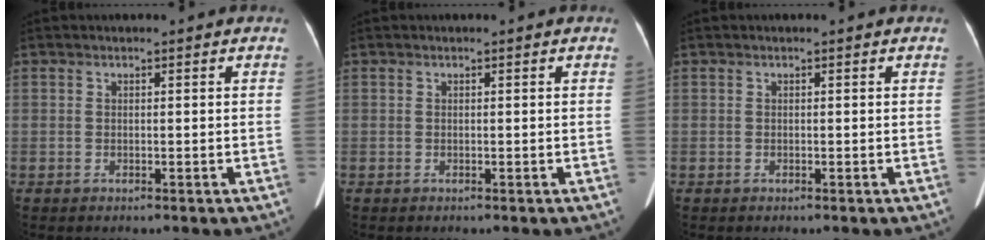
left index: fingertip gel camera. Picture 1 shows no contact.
{"total": 0.0}
{"total": 0.0}